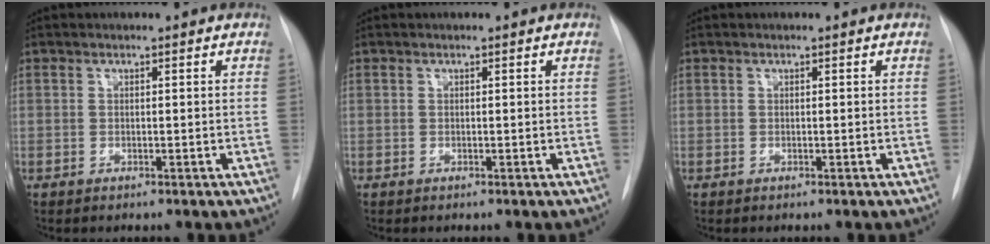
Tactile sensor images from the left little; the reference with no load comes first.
{"total": 0.0}
{"total": 0.0}